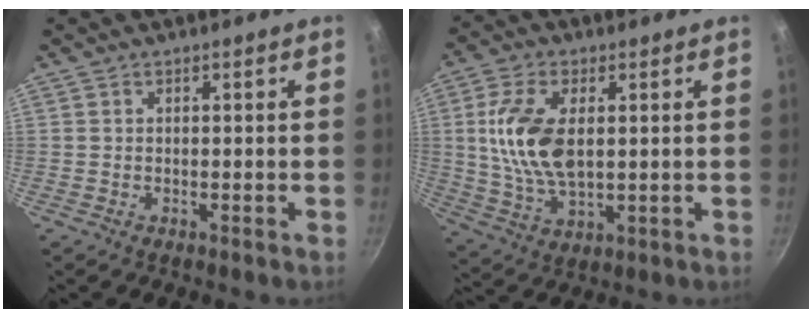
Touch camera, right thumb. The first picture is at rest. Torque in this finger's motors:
{"motor_torque": [-0.99, 1.37, 1.00, 0.78, 0.16]}